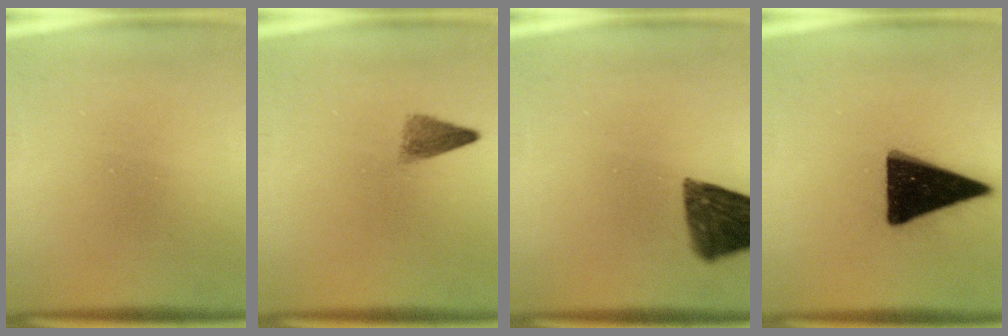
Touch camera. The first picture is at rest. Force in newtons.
{"total": 2.5}
{"total": 12.5}
{"total": 18.5}